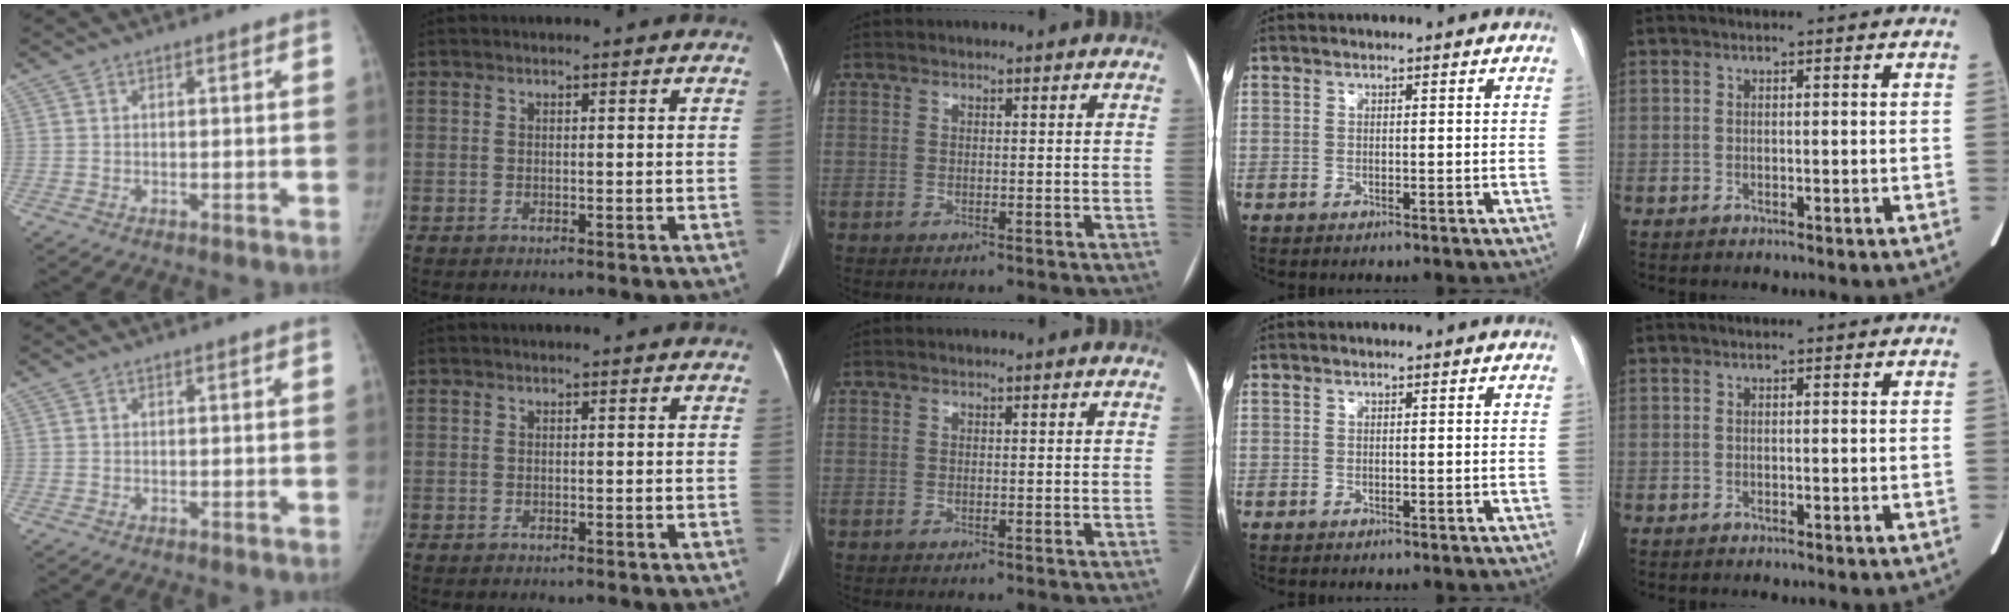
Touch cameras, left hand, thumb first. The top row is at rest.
{}